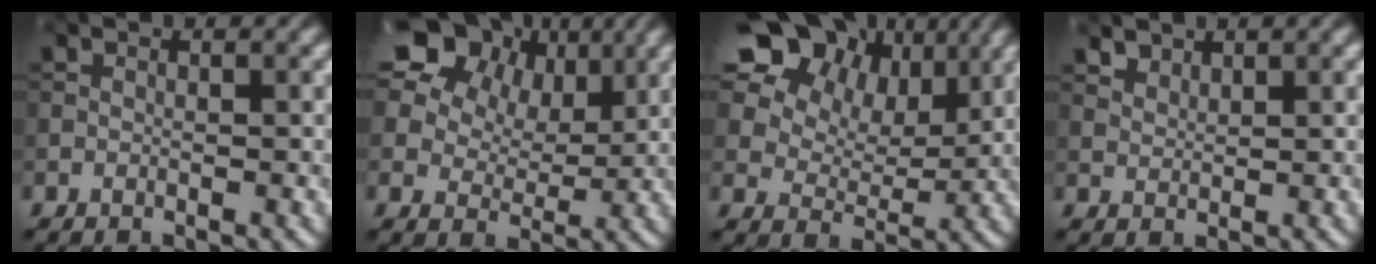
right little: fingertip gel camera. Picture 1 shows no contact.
{"total": 20.1, "force": [10.9, 14.0, 9.5], "torque": [-0.221, 0.057, 0.203]}
{"total": 17.8, "force": [9.7, 12.2, 8.6], "torque": [-0.182, 0.041, 0.197]}
{"total": 1.6, "force": [1.4, 0.6, 0.4], "torque": [-0.014, -0.003, 0.038]}